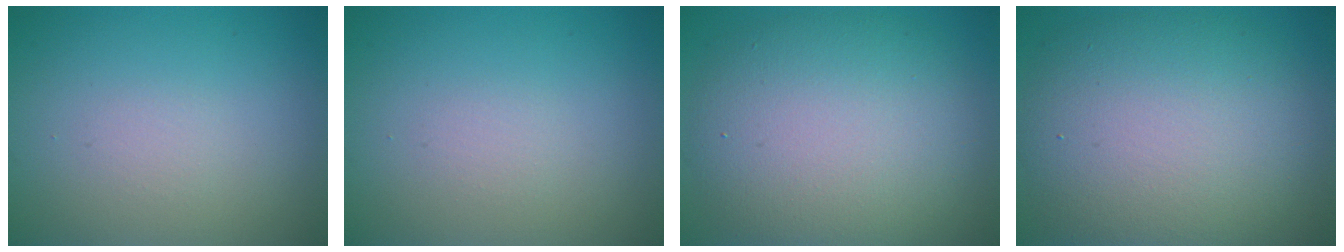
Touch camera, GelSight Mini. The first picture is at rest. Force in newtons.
{"total": 0.8, "press": 0.8, "slide": 0.0}
{"total": 10.1, "press": 10.1, "slide": 0.9}
{"total": 10.7, "press": 10.7, "slide": 0.4}